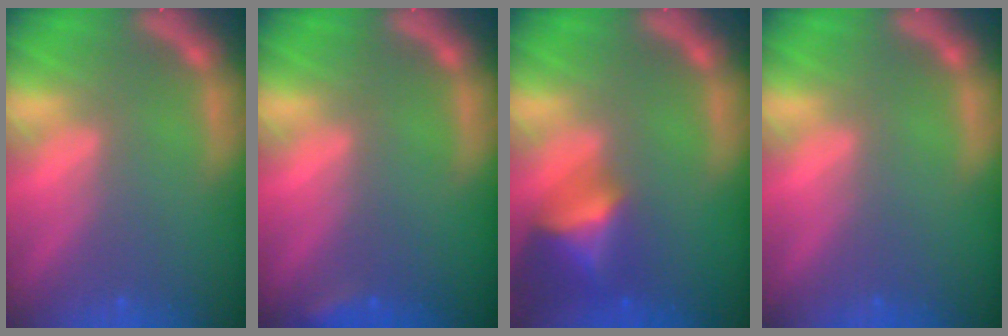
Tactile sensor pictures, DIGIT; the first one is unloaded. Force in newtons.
{"total": 1.4}
{"total": 5.5}
{"total": 0.0}